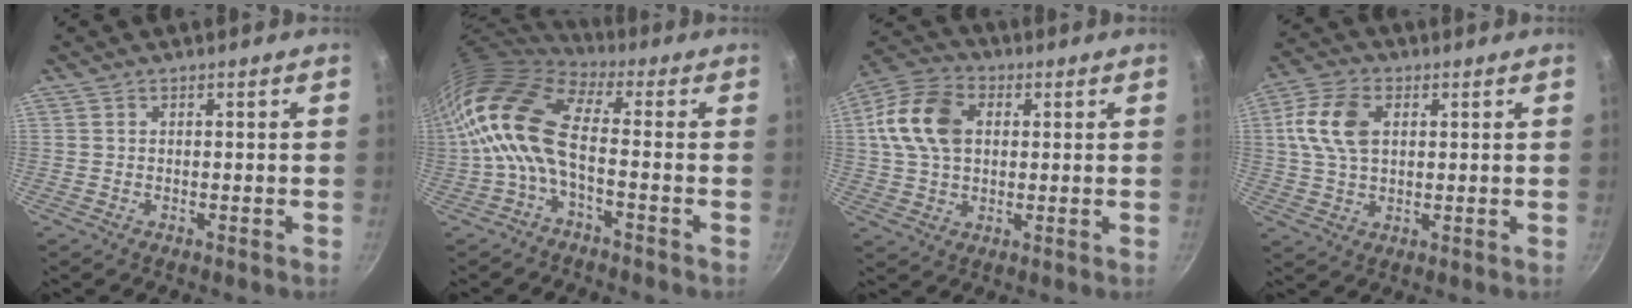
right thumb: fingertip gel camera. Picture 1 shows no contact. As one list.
[{"total": 12.9, "force": [-1.4, 6.0, 11.3], "torque": [-0.222, 0.027, -0.041]}, {"total": 13.6, "force": [2.6, 9.6, 9.3], "torque": [-0.160, 0.014, 0.033]}, {"total": 10.2, "force": [2.3, 6.5, 7.5], "torque": [-0.140, 0.011, 0.036]}]